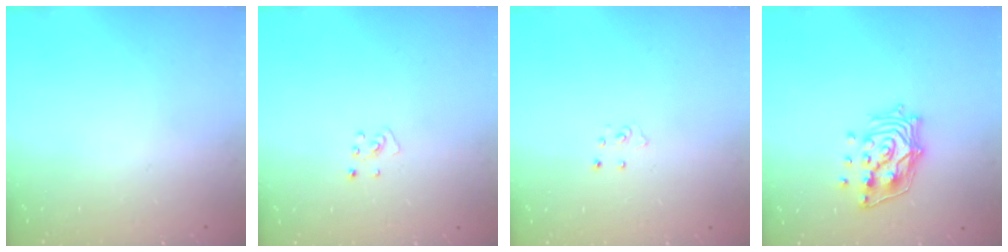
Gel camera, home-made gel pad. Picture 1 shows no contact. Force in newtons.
{"total": 3.9, "press": 3.9, "slide": 0.4}
{"total": 3.7, "press": 3.7, "slide": 0.3}
{"total": 13.9, "press": 13.8, "slide": 1.8}